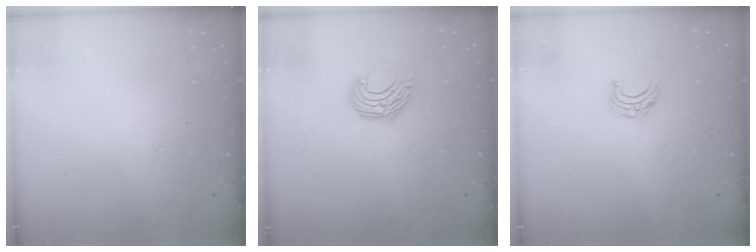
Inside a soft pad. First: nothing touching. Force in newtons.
{"total": 8.1, "press": 8.1, "slide": 0.4}
{"total": 5.0, "press": 5.0, "slide": 0.4}